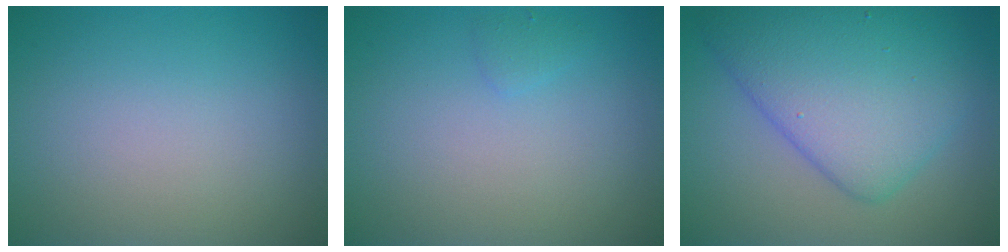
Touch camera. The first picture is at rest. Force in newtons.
{"total": 0.7, "press": 0.7, "slide": 0.0}
{"total": 8.0, "press": 8.0, "slide": 0.2}